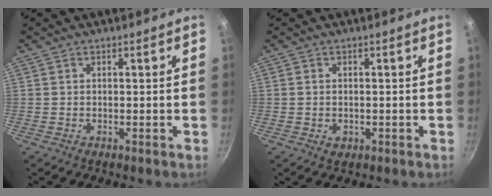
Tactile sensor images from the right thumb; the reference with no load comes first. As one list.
[{"total": 1.8, "force": [-0.4, 1.4, 1.1], "torque": [-0.016, -0.001, -0.005]}]